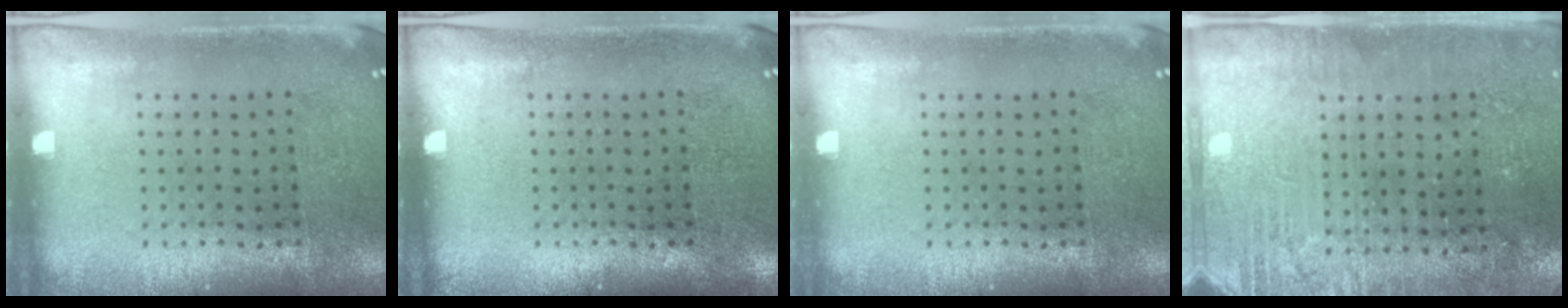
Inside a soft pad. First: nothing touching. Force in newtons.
{"total": 0.0}
{"total": 0.0}
{"total": 2.9, "press": 2.8, "slide": 0.6}